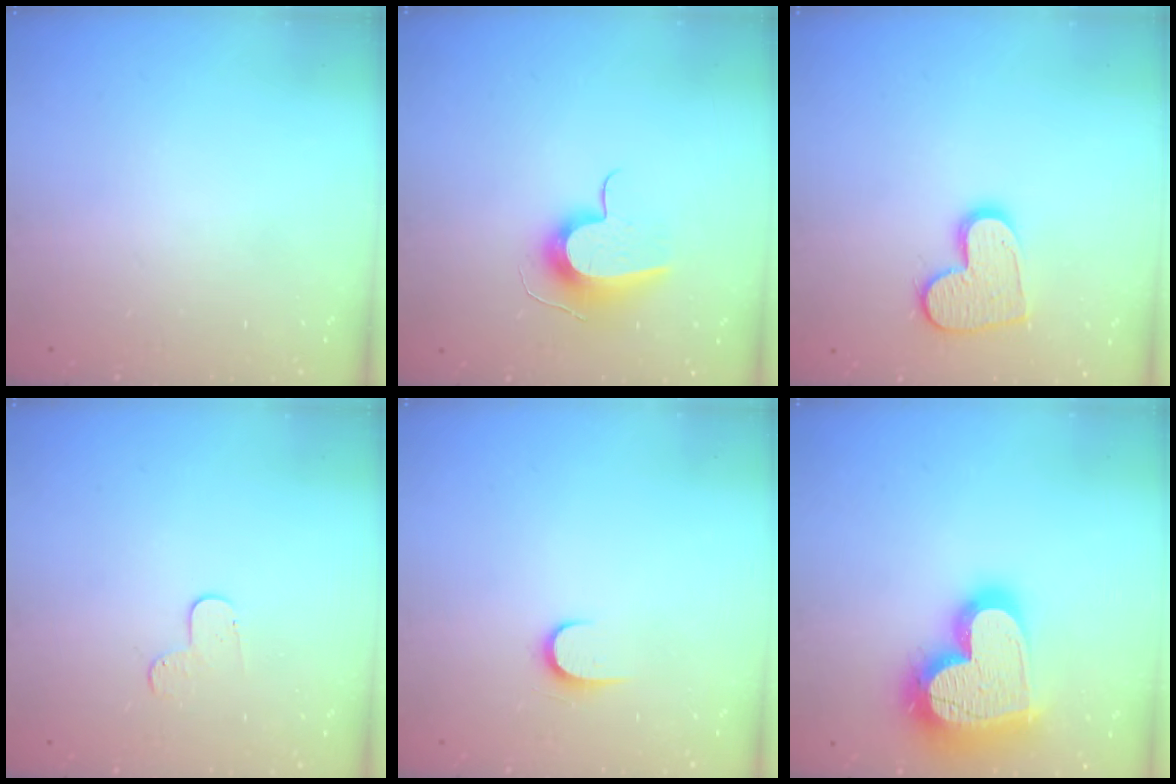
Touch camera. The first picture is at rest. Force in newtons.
{"total": 11.1, "press": 11.0, "slide": 0.5}
{"total": 12.8, "press": 12.7, "slide": 1.0}
{"total": 4.0, "press": 4.0, "slide": 0.4}
{"total": 5.4, "press": 5.4, "slide": 0.7}
{"total": 25.1, "press": 25.0, "slide": 2.2}